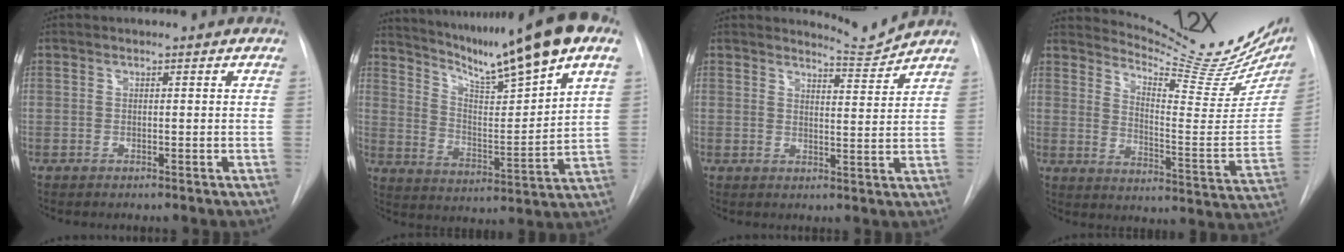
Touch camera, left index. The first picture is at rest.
{"total": 18.4, "force": [13.7, 0.8, 12.2], "torque": [-0.192, 0.006, 0.213]}
{"total": 3.8, "force": [3.6, -1.0, -0.8], "torque": [0.008, -0.030, 0.055]}
{"total": 19.9, "force": [18.1, 3.0, 7.8], "torque": [-0.106, -0.092, 0.228]}